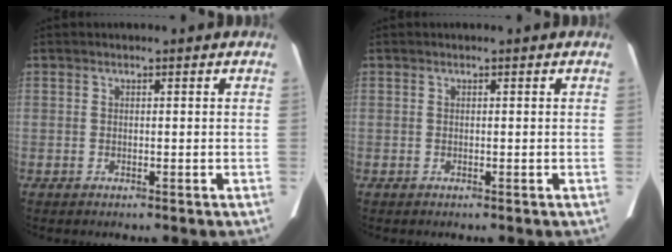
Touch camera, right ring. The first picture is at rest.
{"total": 0.0}